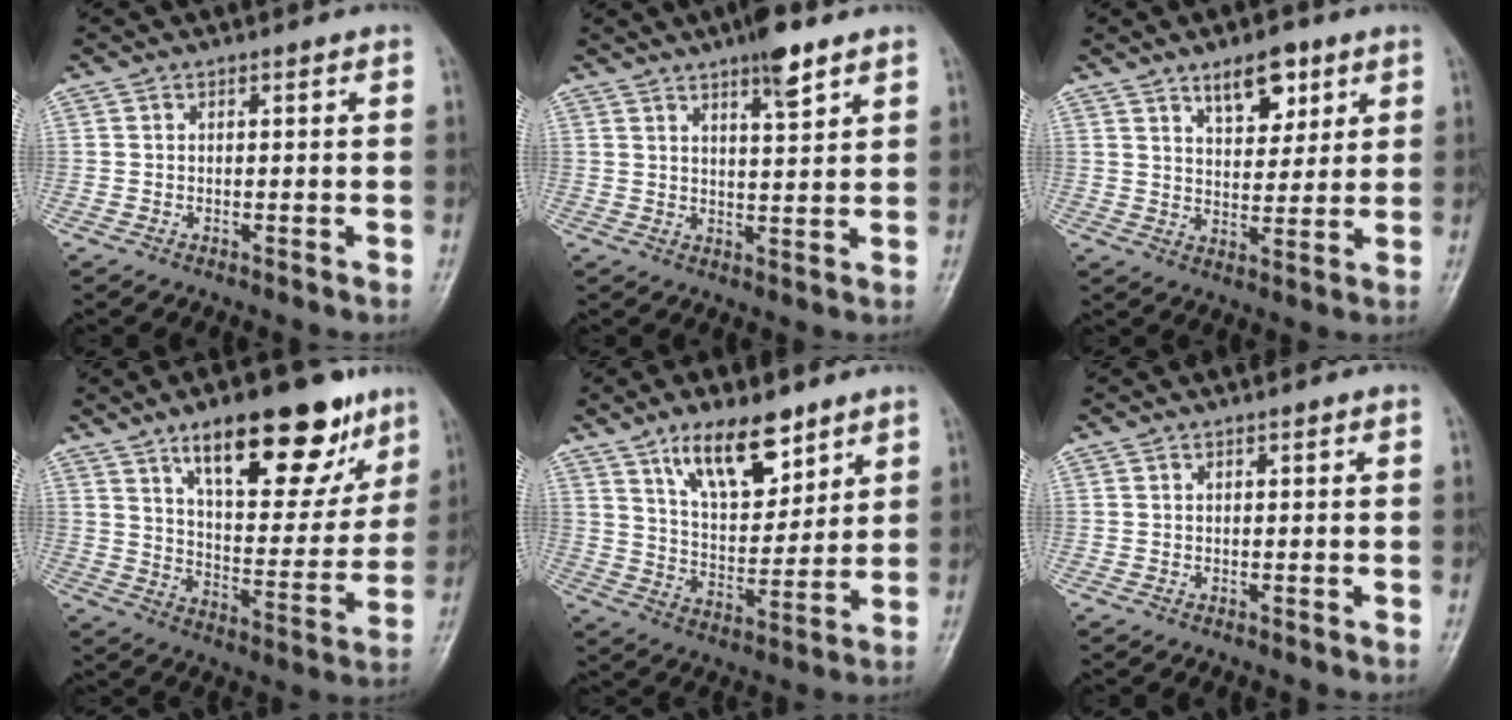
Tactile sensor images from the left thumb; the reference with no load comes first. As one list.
[{"total": 6.4, "force": [4.3, 1.4, 4.6], "torque": [-0.064, -0.024, 0.066]}, {"total": 8.4, "force": [5.0, 4.2, 5.4], "torque": [-0.052, -0.029, 0.079]}, {"total": 22.1, "force": [13.2, 9.1, 15.3], "torque": [-0.173, -0.050, 0.206]}, {"total": 13.4, "force": [8.5, 5.9, 8.5], "torque": [-0.110, -0.053, 0.154]}, {"total": 0.0}]